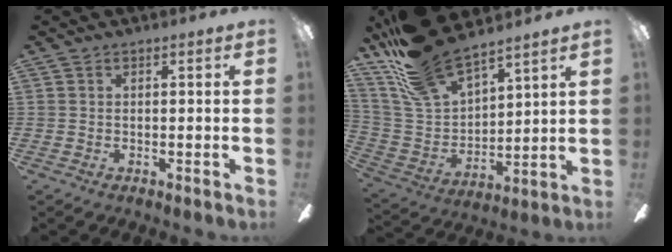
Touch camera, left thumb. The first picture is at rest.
{"total": 17.6, "force": [15.2, 5.4, 7.0], "torque": [-0.188, -0.098, 0.283]}